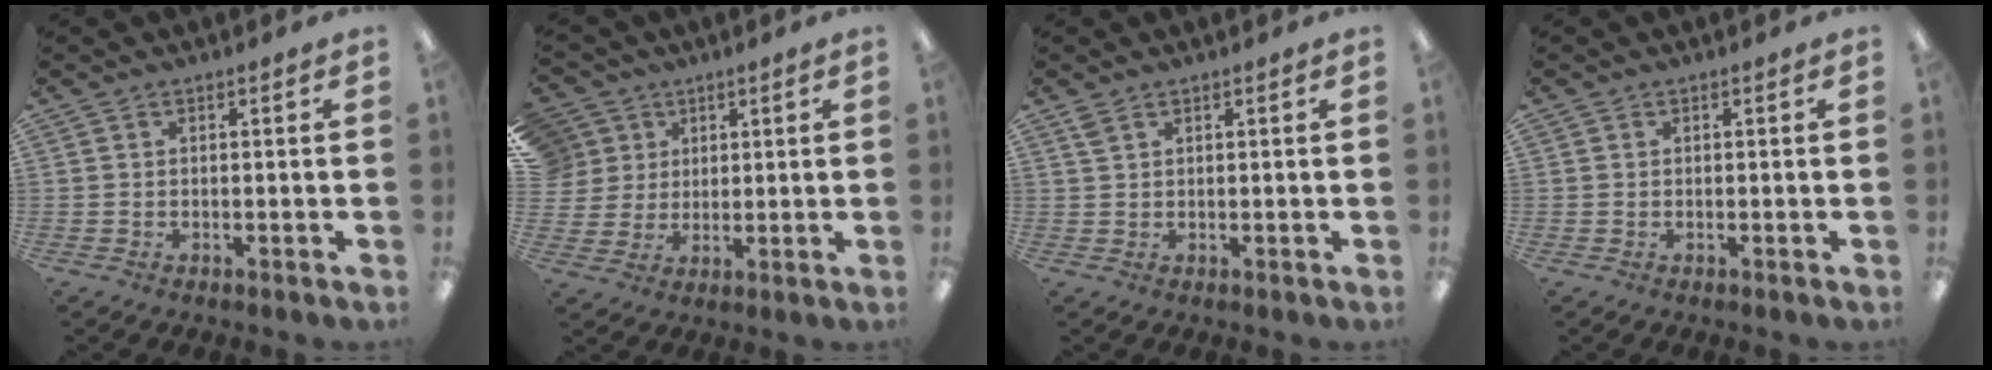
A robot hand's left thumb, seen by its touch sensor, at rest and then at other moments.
{"total": 7.8, "force": [3.6, 6.9, 0.1], "torque": [-0.016, -0.019, 0.072]}
{"total": 1.6, "force": [1.2, 0.7, 0.8], "torque": [-0.021, 0.000, 0.023]}
{"total": 0.0}